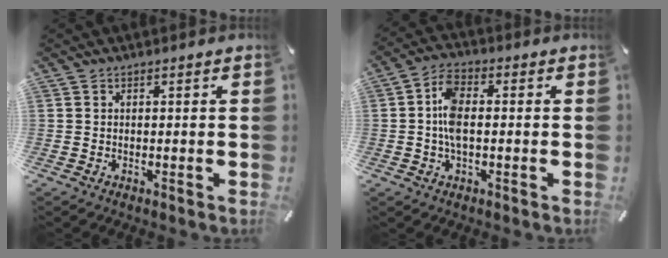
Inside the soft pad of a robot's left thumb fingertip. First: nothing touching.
{"total": 6.9, "force": [-0.4, 3.6, 5.9], "torque": [-0.130, 0.002, -0.011]}